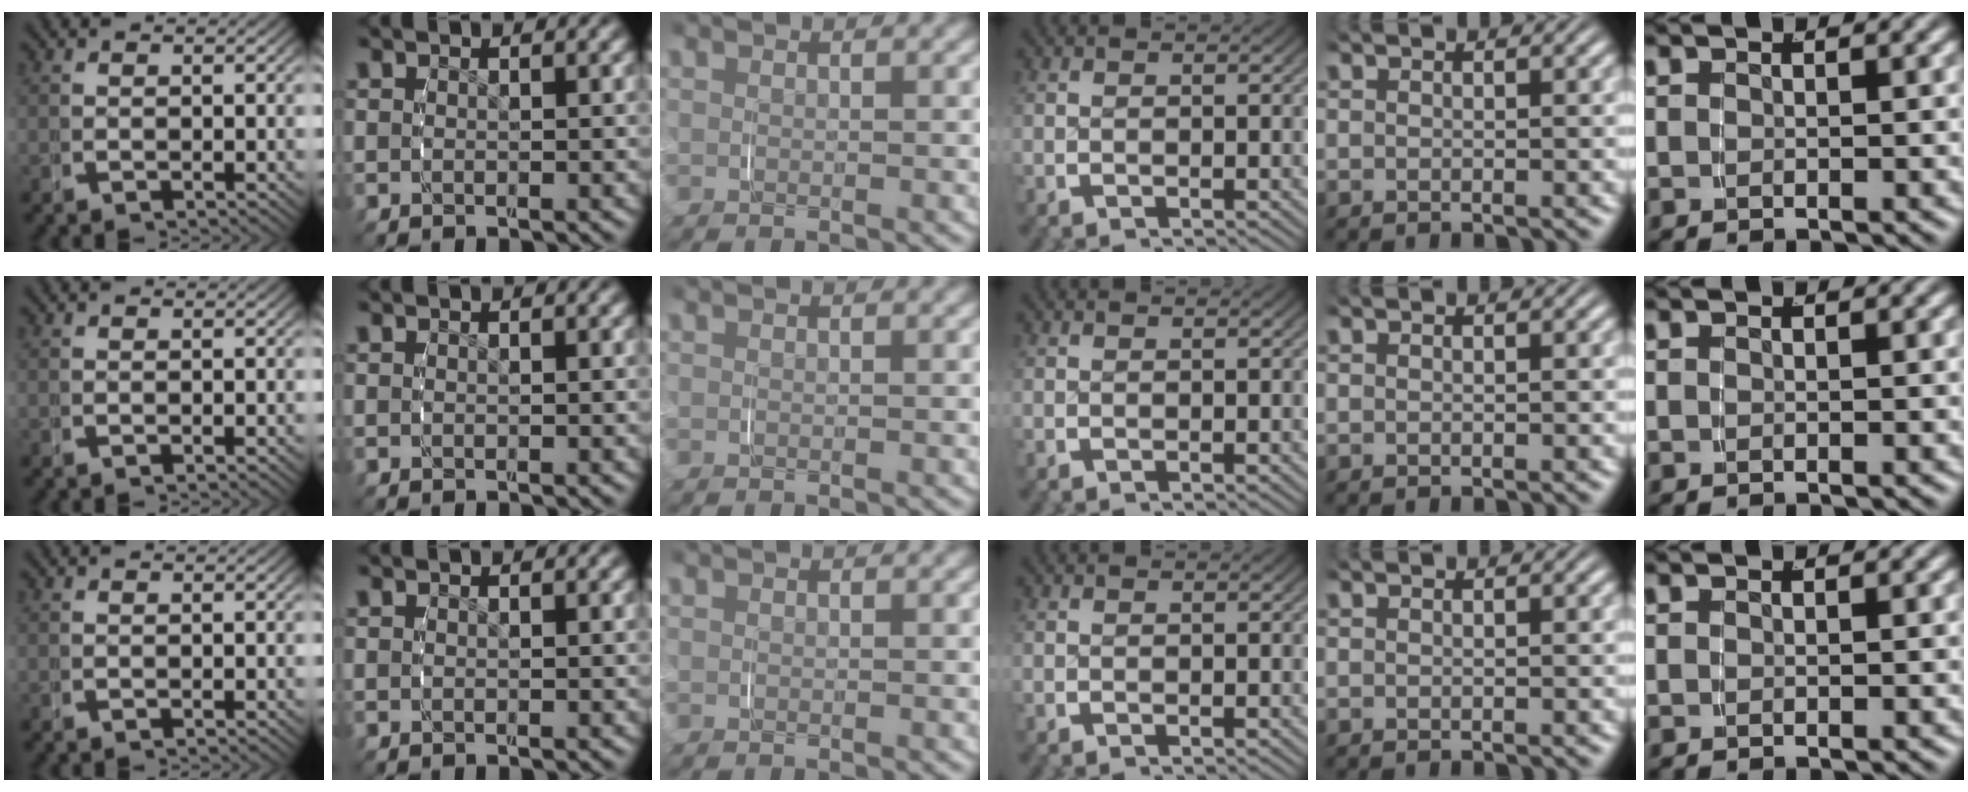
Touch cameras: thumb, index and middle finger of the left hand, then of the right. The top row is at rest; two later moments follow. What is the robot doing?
{"motion": "grasp_and_lifting", "object": "string"}